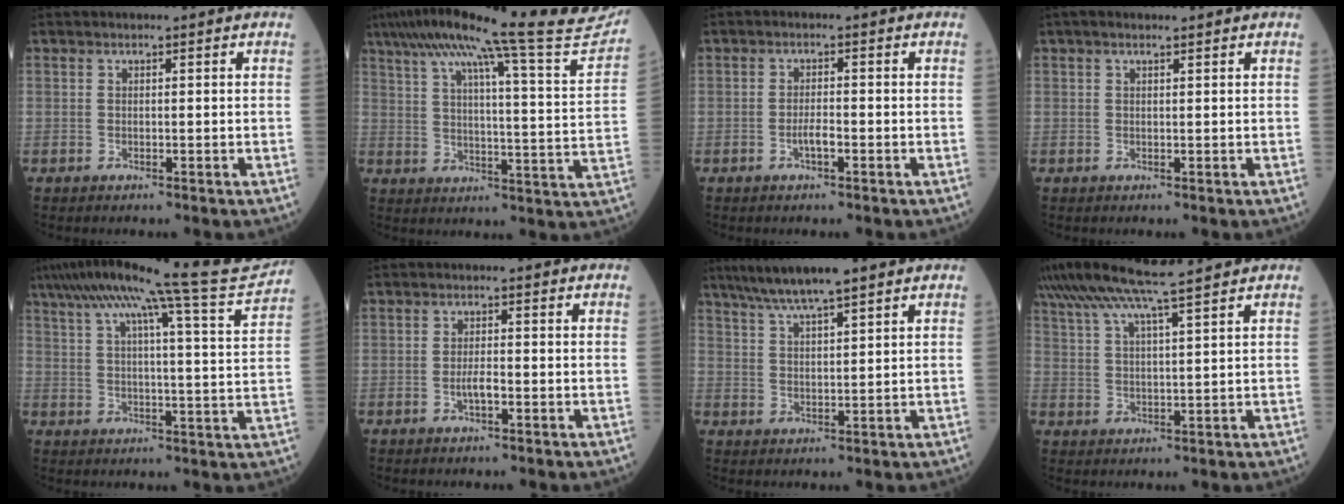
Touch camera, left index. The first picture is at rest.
{"total": 26.9, "force": [23.3, -0.2, 13.4], "torque": [-0.215, -0.046, 0.297]}
{"total": 2.0, "force": [-0.9, 0.4, 1.8], "torque": [-0.033, 0.002, -0.016]}
{"total": 2.0, "force": [1.5, 0.2, 1.3], "torque": [-0.025, 0.019, 0.023]}
{"total": 19.6, "force": [16.8, -1.9, 9.9], "torque": [-0.169, -0.024, 0.224]}
{"total": 2.1, "force": [-0.8, 0.4, 1.9], "torque": [-0.036, 0.001, -0.013]}
{"total": 8.3, "force": [6.5, 0.5, 5.1], "torque": [-0.093, 0.026, 0.113]}
{"total": 11.6, "force": [9.6, -1.1, 6.4], "torque": [-0.119, 0.033, 0.156]}